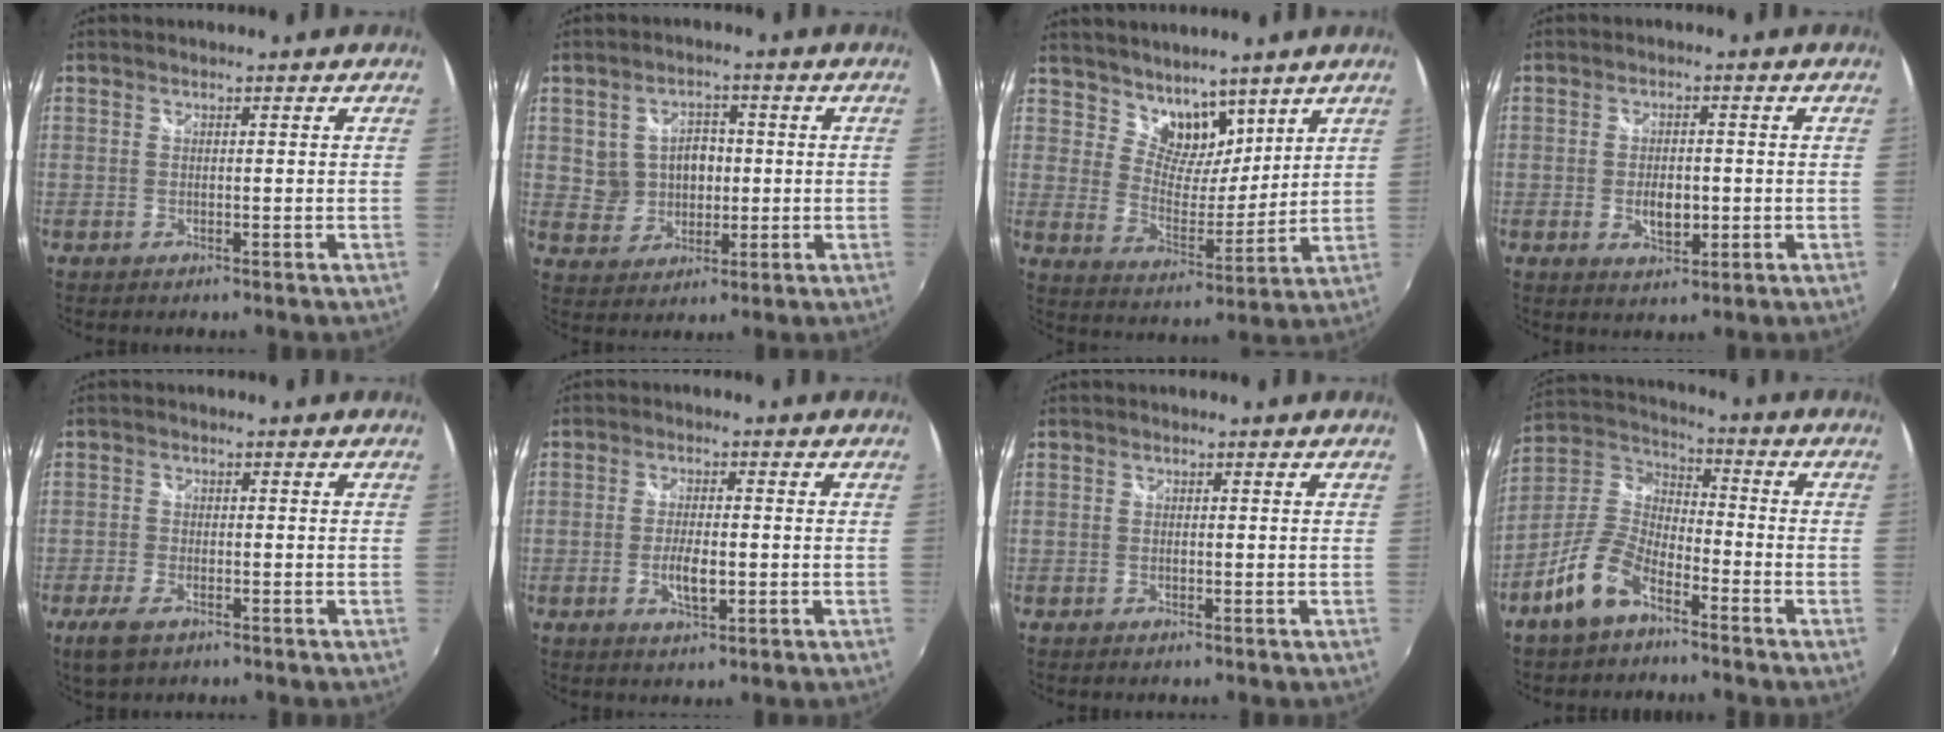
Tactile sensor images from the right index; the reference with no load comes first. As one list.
[{"total": 7.0, "force": [0.8, 6.2, 3.1], "torque": [-0.061, 0.015, 0.028]}, {"total": 9.3, "force": [7.1, 5.0, 3.4], "torque": [-0.048, -0.001, 0.128]}, {"total": 4.7, "force": [-0.8, 2.6, 3.8], "torque": [-0.068, -0.002, -0.012]}, {"total": 4.9, "force": [-3.1, 2.3, 3.1], "torque": [-0.079, -0.011, -0.057]}, {"total": 4.8, "force": [-1.2, 1.7, 4.3], "torque": [-0.085, -0.003, -0.021]}, {"total": 0.0}, {"total": 11.1, "force": [-6.7, 5.2, 7.1], "torque": [-0.163, 0.011, -0.133]}]